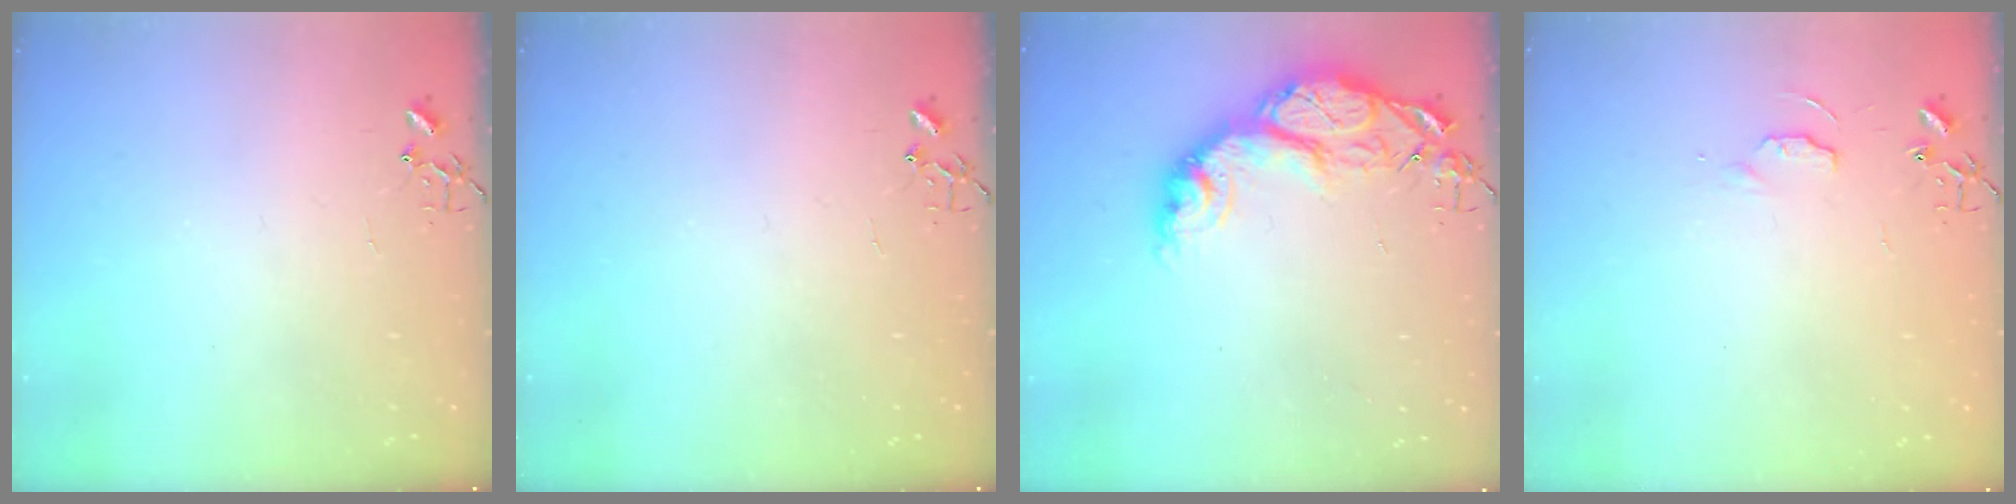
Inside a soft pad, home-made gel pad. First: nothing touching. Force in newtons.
{"total": 0.0}
{"total": 16.4, "press": 16.4, "slide": 1.4}
{"total": 3.8, "press": 3.7, "slide": 0.5}